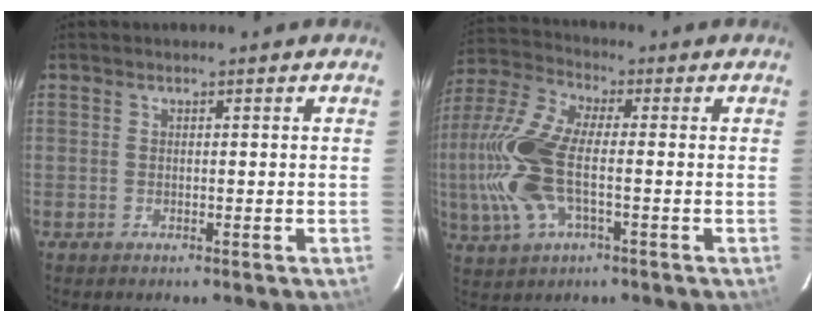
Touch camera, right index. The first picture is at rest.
{"total": 16.1, "force": [-2.4, 6.8, 14.3], "torque": [-0.323, 0.003, -0.052]}